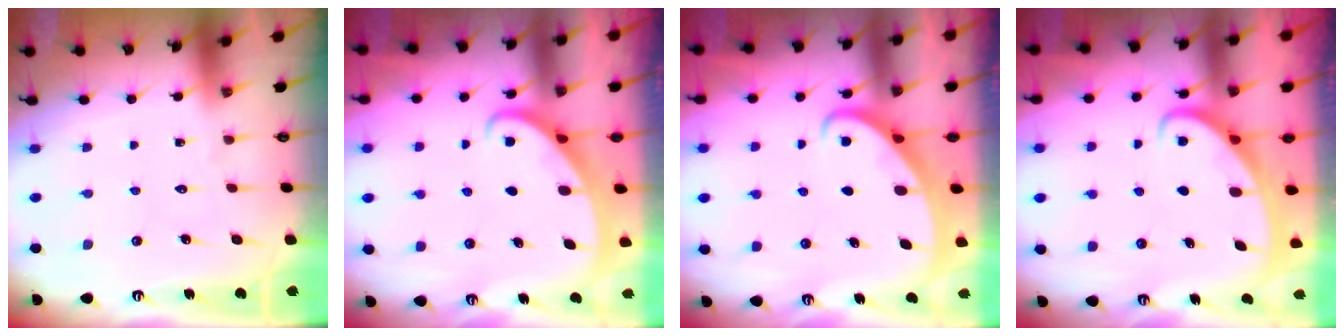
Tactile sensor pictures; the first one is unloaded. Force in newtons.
{"total": 2.4, "press": 2.4, "slide": 0.2}
{"total": 2.5, "press": 2.5, "slide": 0.3}
{"total": 2.5, "press": 2.5, "slide": 0.3}